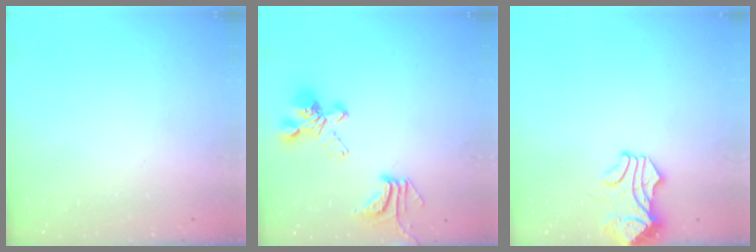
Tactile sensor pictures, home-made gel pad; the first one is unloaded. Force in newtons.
{"total": 7.1, "press": 6.8, "slide": 2.1}
{"total": 1.7, "press": 1.5, "slide": 0.8}